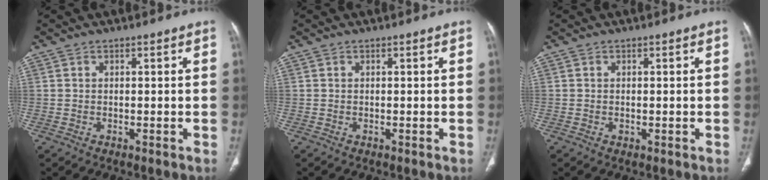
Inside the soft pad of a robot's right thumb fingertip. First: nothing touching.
{"total": 0.0}
{"total": 0.6, "force": [-0.1, 0.4, 0.4], "torque": [-0.007, -0.001, -0.001]}